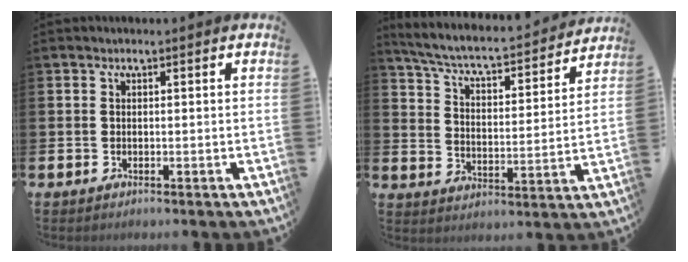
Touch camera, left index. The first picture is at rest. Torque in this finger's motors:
{"motor_torque": [1.07, -1.07, 0.24, 0.05]}